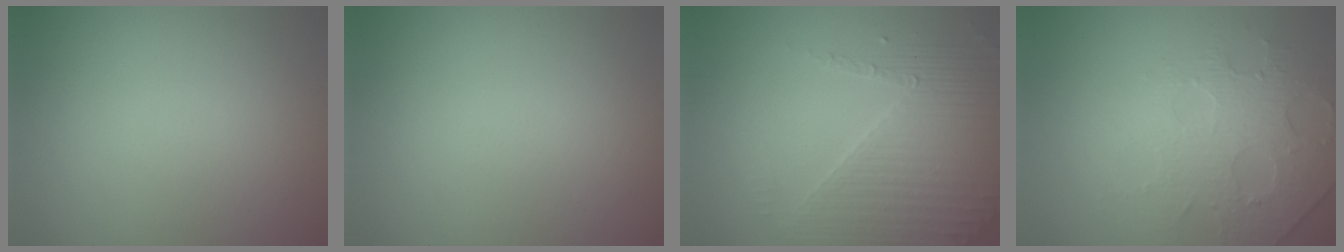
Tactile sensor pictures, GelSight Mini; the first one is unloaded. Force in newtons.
{"total": 0.0}
{"total": 4.0, "press": 3.8, "slide": 1.2}
{"total": 4.0, "press": 3.8, "slide": 1.2}